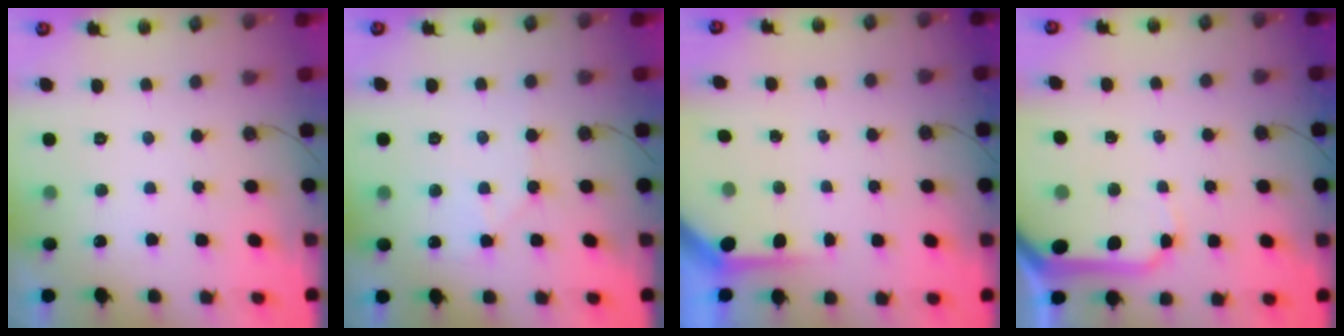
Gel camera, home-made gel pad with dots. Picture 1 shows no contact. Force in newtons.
{"total": 6.5, "press": 6.5, "slide": 0.5}
{"total": 3.7, "press": 3.6, "slide": 0.4}
{"total": 9.1, "press": 9.1, "slide": 0.8}